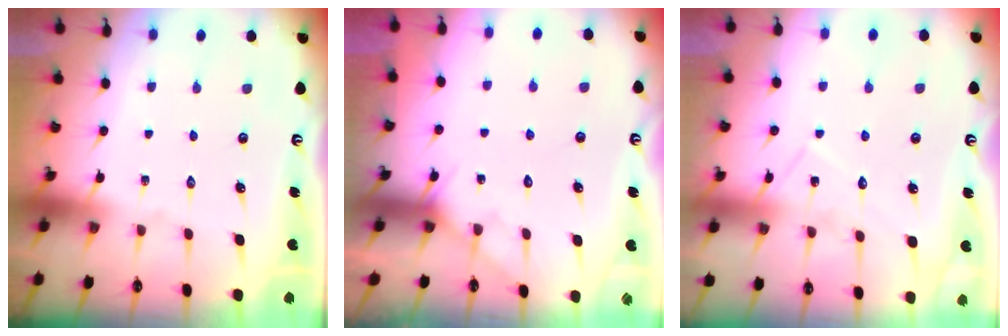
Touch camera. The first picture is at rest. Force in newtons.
{"total": 4.9, "press": 4.9, "slide": 0.4}
{"total": 8.4, "press": 8.4, "slide": 0.7}